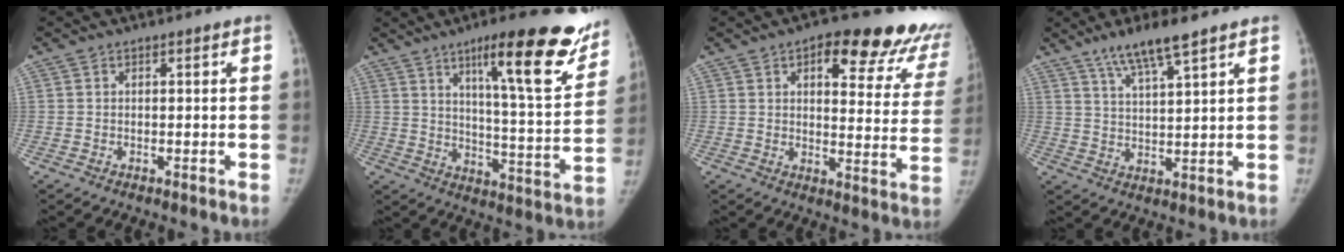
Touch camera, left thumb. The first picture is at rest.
{"total": 21.3, "force": [13.5, 4.0, 16.0], "torque": [-0.186, -0.064, 0.195]}
{"total": 20.2, "force": [13.8, 7.6, 12.6], "torque": [-0.107, -0.060, 0.158]}
{"total": 8.2, "force": [5.8, 0.8, 5.7], "torque": [-0.106, -0.028, 0.110]}